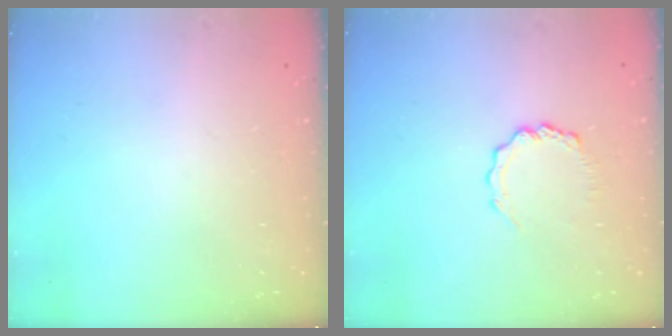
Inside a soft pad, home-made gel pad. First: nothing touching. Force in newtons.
{"total": 5.4, "press": 5.4, "slide": 0.4}